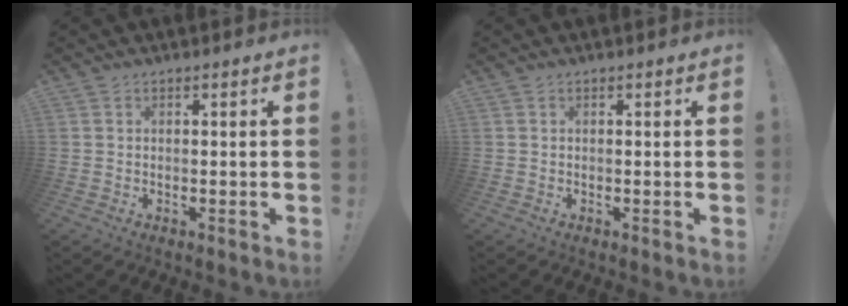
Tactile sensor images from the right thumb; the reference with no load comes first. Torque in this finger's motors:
{"motor_torque": [-0.04, 0.04, 0.20, -0.24, 0.11]}